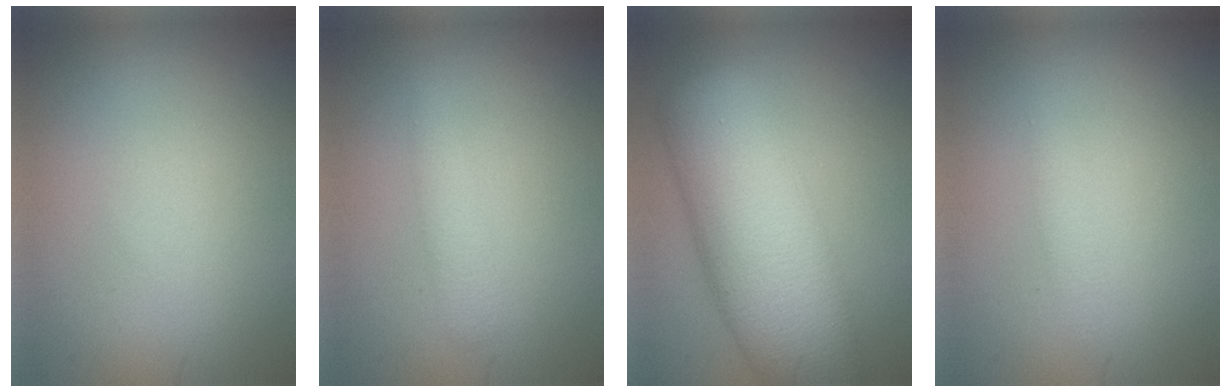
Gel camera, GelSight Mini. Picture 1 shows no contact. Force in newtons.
{"total": 1.6, "press": 1.6, "slide": 0.2}
{"total": 11.8, "press": 11.8, "slide": 0.3}
{"total": 0.9, "press": 0.9, "slide": 0.1}